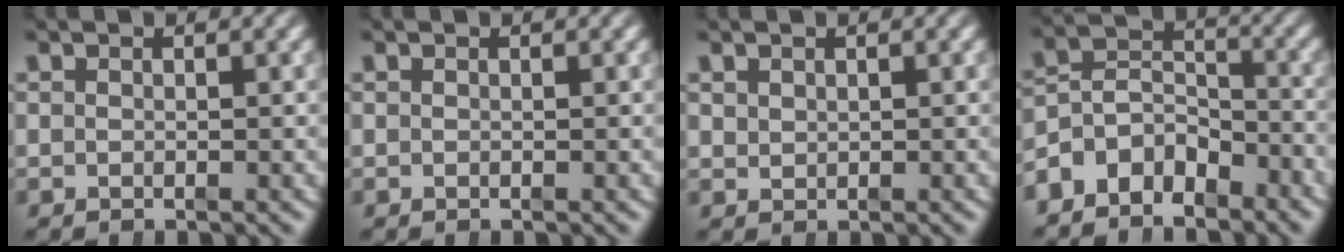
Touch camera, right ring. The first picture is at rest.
{"total": 0.0}
{"total": 0.7, "force": [0.6, 0.0, 0.1], "torque": [0.001, -0.006, 0.024]}
{"total": 9.3, "force": [-4.0, 7.3, 4.1], "torque": [-0.073, -0.034, -0.072]}